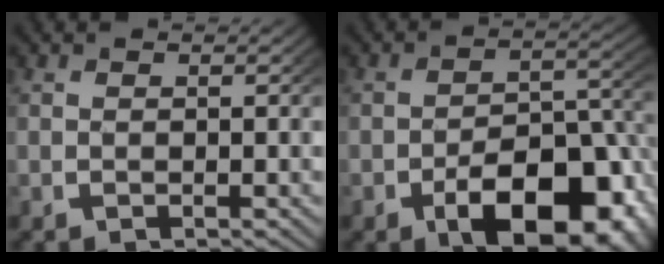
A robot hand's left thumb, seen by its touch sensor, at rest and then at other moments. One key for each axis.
{"total": 10.7, "fx": -3.8, "fy": 6.0, "fz": 8.1, "tx": -0.121, "ty": -0.041, "tz": -0.037}